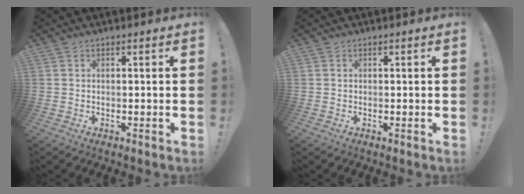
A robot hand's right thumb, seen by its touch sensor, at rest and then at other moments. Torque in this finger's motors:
{"motor_torque": [-0.03, 0.04, 0.30, -0.24, -0.07]}